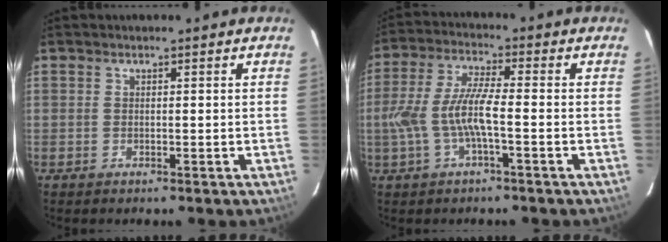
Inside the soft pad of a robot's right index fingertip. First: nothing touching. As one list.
[{"total": 9.0, "force": [-2.3, 1.4, 8.6], "torque": [-0.183, 0.001, -0.037]}]